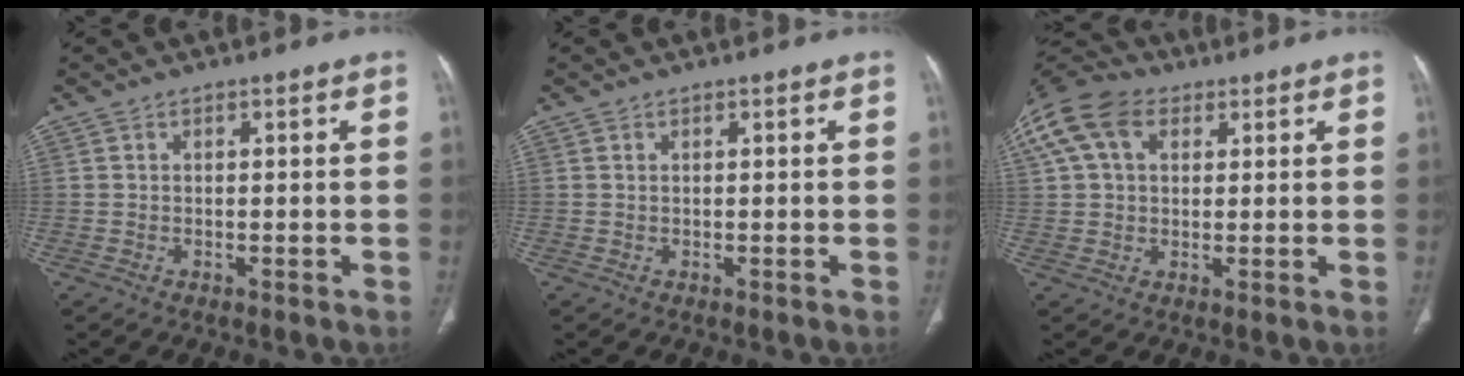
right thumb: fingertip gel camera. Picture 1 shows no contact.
{"total": 0.0}
{"total": 15.8, "force": [6.3, 10.9, 9.6], "torque": [-0.223, 0.039, 0.113]}